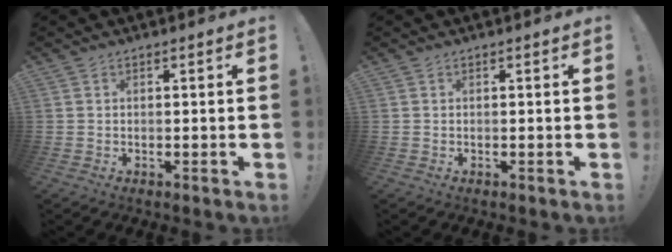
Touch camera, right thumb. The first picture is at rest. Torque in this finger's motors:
{"motor_torque": [0.00, 0.00, -0.01, 0.02, 0.00]}